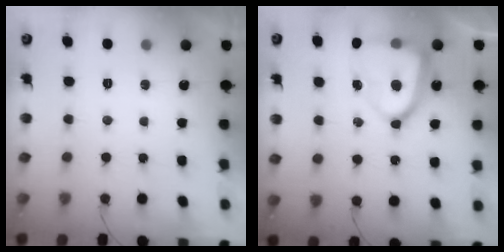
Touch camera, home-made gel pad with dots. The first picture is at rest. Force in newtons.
{"total": 16.7, "press": 16.6, "slide": 1.5}